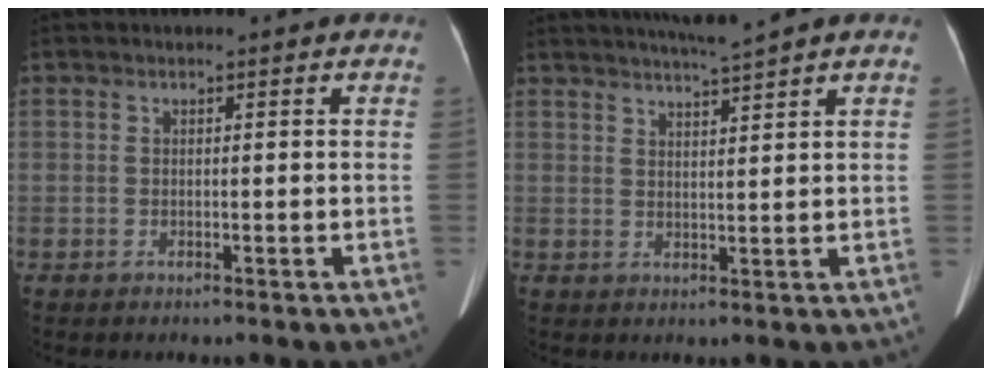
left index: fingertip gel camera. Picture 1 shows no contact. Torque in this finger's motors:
{"motor_torque": [0.59, -0.83, 0.08, 0.08]}